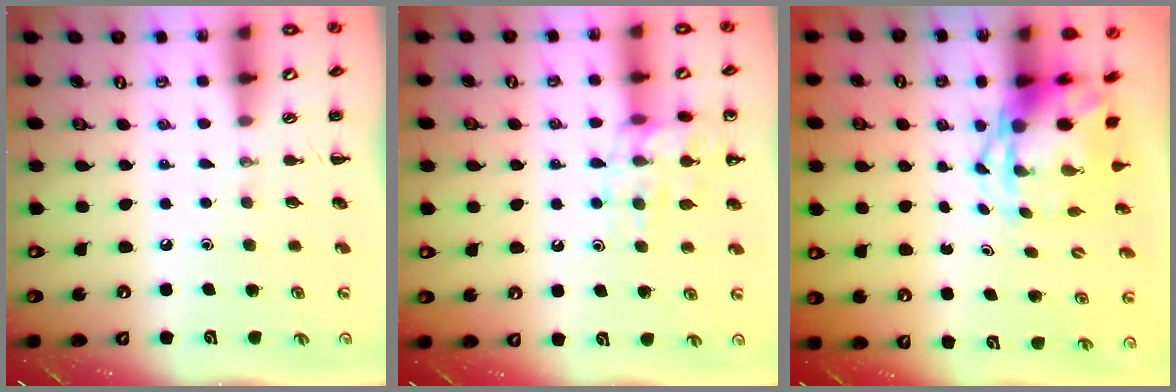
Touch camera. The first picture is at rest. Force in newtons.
{"total": 14.5, "press": 14.4, "slide": 1.9}
{"total": 4.0, "press": 3.9, "slide": 1.0}